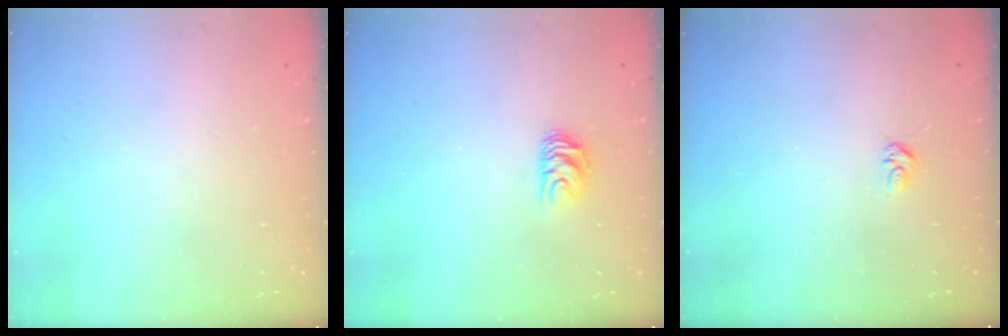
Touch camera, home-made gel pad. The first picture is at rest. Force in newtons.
{"total": 6.5, "press": 6.4, "slide": 0.6}
{"total": 3.5, "press": 3.5, "slide": 0.4}